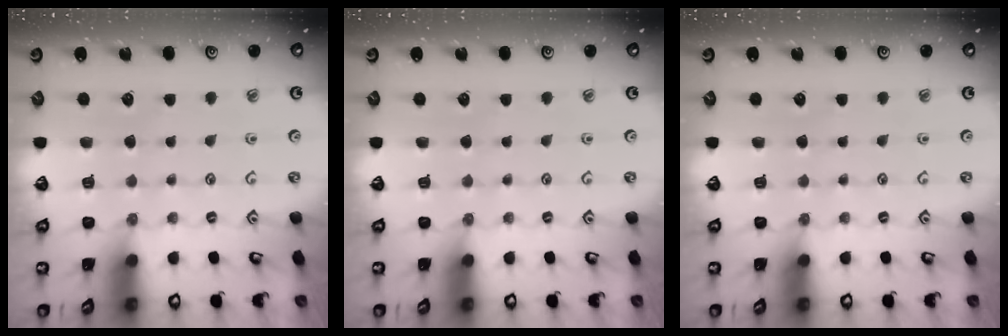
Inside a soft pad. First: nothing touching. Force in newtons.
{"total": 0.0}
{"total": 0.0}